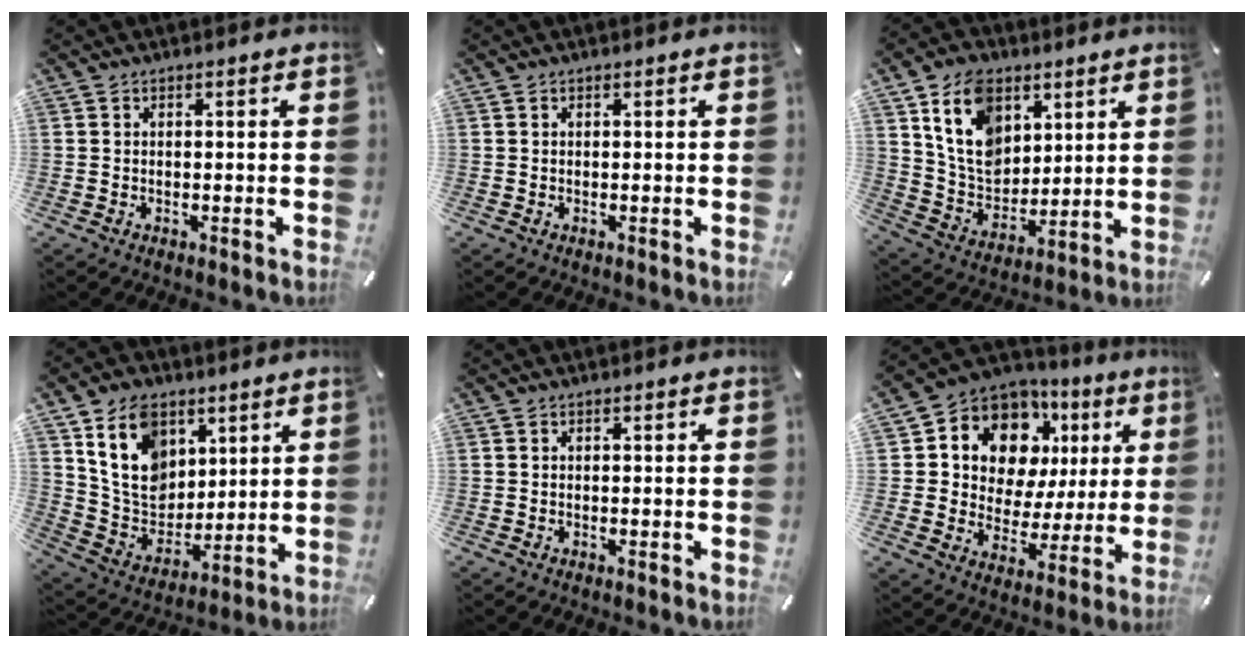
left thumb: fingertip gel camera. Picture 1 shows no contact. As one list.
[{"total": 0.0}, {"total": 14.0, "force": [6.6, 10.5, 6.5], "torque": [-0.139, -0.025, 0.129]}, {"total": 15.0, "force": [7.2, 11.3, 6.6], "torque": [-0.129, -0.028, 0.144]}, {"total": 0.0}, {"total": 13.8, "force": [7.2, 10.0, 6.1], "torque": [-0.109, -0.046, 0.135]}]